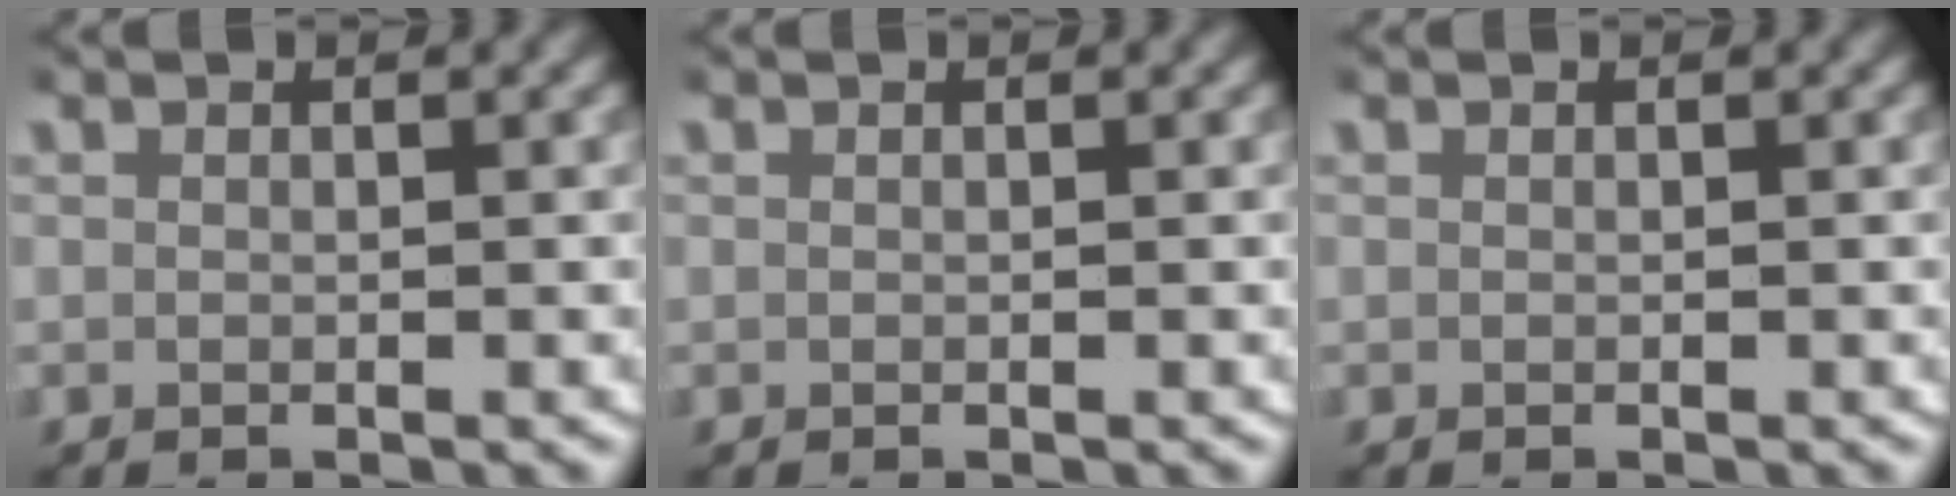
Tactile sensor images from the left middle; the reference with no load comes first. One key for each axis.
{"total": 0.0}
{"total": 0.0}